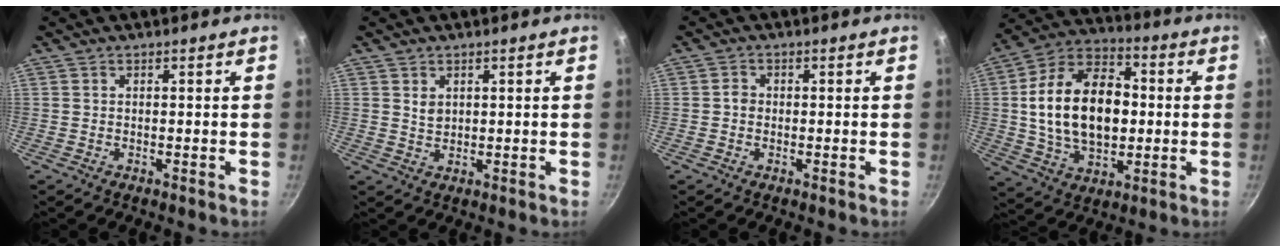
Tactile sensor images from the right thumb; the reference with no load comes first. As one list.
[{"total": 2.3, "force": [0.8, 1.7, 1.3], "torque": [-0.015, -0.002, 0.018]}, {"total": 1.6, "force": [-0.2, 1.4, 0.7], "torque": [-0.009, 0.010, -0.006]}, {"total": 20.8, "force": [0.7, 13.4, 15.9], "torque": [-0.246, 0.021, 0.009]}]